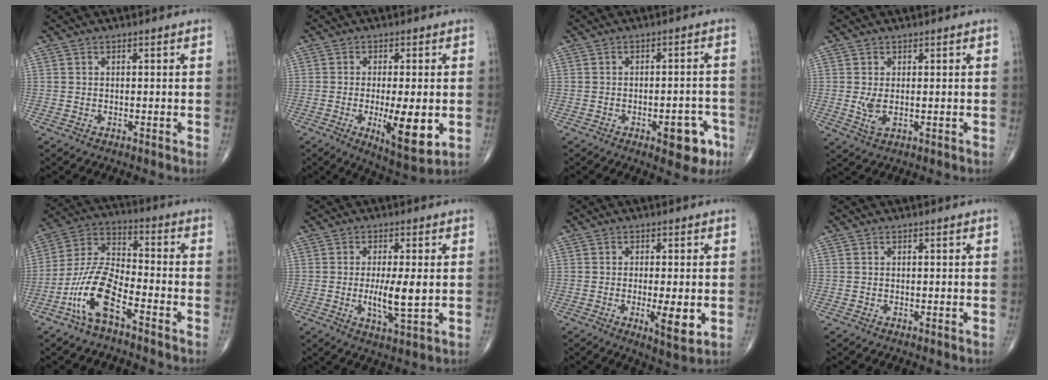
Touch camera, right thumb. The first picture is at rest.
{"total": 10.5, "force": [-2.0, 3.1, 9.9], "torque": [-0.146, -0.024, -0.024]}
{"total": 7.4, "force": [-3.5, 3.4, 5.6], "torque": [-0.044, 0.024, -0.037]}
{"total": 2.9, "force": [0.1, 1.3, 2.5], "torque": [-0.056, -0.007, 0.010]}
{"total": 11.9, "force": [-6.4, 4.0, 9.2], "torque": [-0.197, 0.050, -0.132]}
{"total": 7.2, "force": [-0.2, 1.6, 7.0], "torque": [-0.129, -0.017, -0.003]}
{"total": 6.2, "force": [-1.1, 1.6, 5.9], "torque": [-0.091, -0.015, -0.017]}
{"total": 0.0}